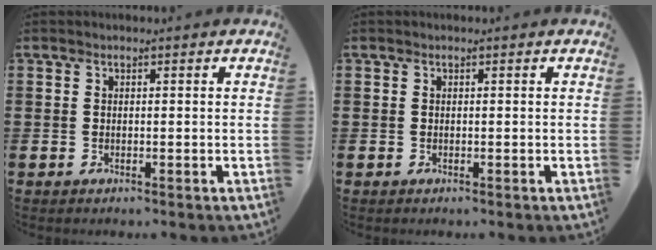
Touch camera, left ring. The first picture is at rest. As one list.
[{"total": 0.0}]